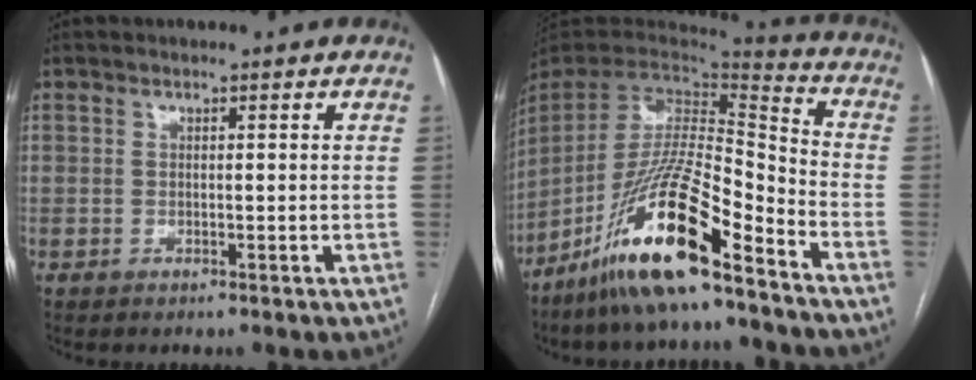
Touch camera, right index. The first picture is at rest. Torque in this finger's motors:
{"motor_torque": [0.45, -0.44, 0.08, -0.08]}